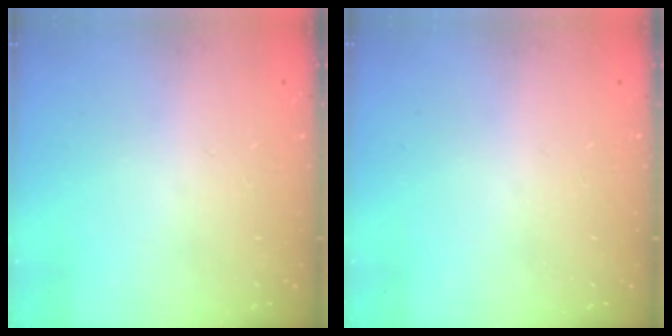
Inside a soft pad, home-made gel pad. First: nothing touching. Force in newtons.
{"total": 0.0}